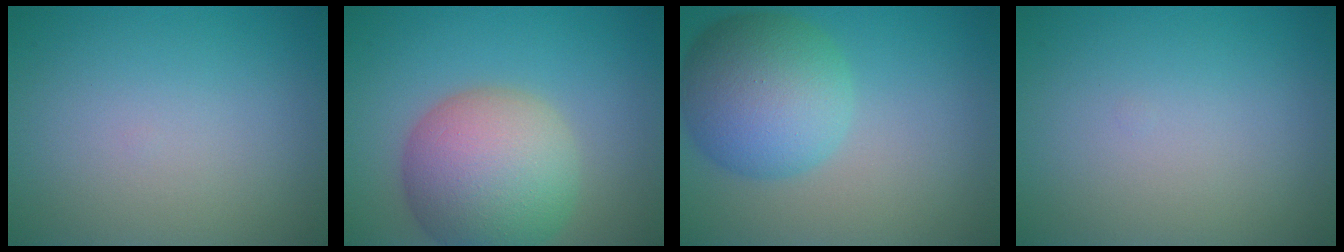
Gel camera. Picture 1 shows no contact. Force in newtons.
{"total": 9.6, "press": 9.6, "slide": 0.6}
{"total": 7.9, "press": 7.9, "slide": 0.4}
{"total": 0.0}